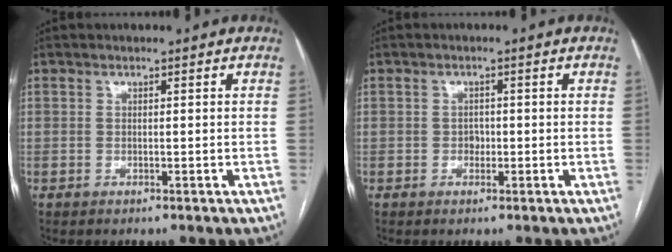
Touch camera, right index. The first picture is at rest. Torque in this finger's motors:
{"motor_torque": [0.28, 0.07, 0.03, 0.02]}